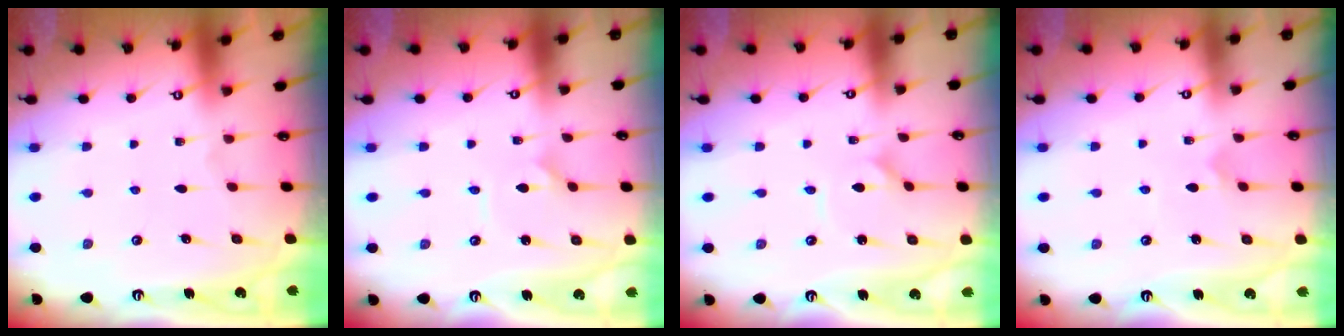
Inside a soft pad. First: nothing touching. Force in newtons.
{"total": 0.7, "press": 0.7, "slide": 0.0}
{"total": 1.3, "press": 1.3, "slide": 0.1}
{"total": 2.9, "press": 2.9, "slide": 0.2}